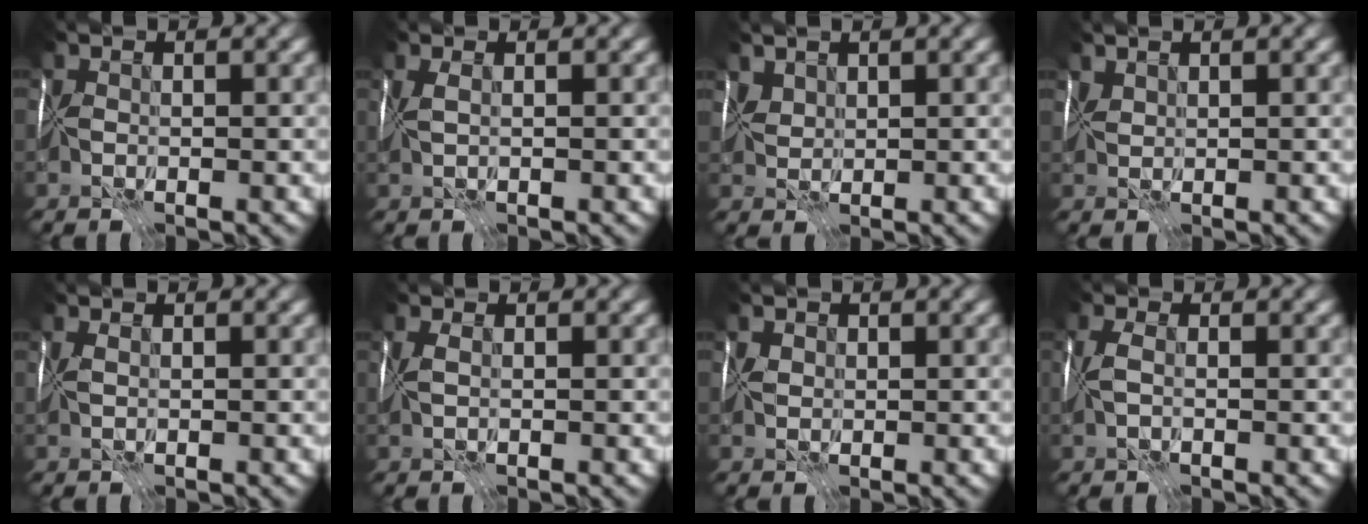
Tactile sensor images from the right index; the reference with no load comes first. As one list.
[{"total": 1.0, "force": [0.5, -0.8, 0.3], "torque": [-0.002, -0.002, 0.018]}, {"total": 1.7, "force": [1.4, -0.7, -0.7], "torque": [0.018, -0.006, 0.040]}, {"total": 1.8, "force": [1.1, -1.2, -0.8], "torque": [0.025, 0.000, 0.029]}, {"total": 0.8, "force": [0.5, -0.6, 0.0], "torque": [0.003, -0.001, 0.016]}, {"total": 0.7, "force": [0.5, -0.4, 0.4], "torque": [-0.006, -0.001, 0.016]}, {"total": 0.6, "force": [0.6, 0.0, -0.2], "torque": [0.009, 0.001, 0.010]}, {"total": 1.2, "force": [0.2, 0.2, 1.1], "torque": [-0.023, 0.002, 0.007]}]